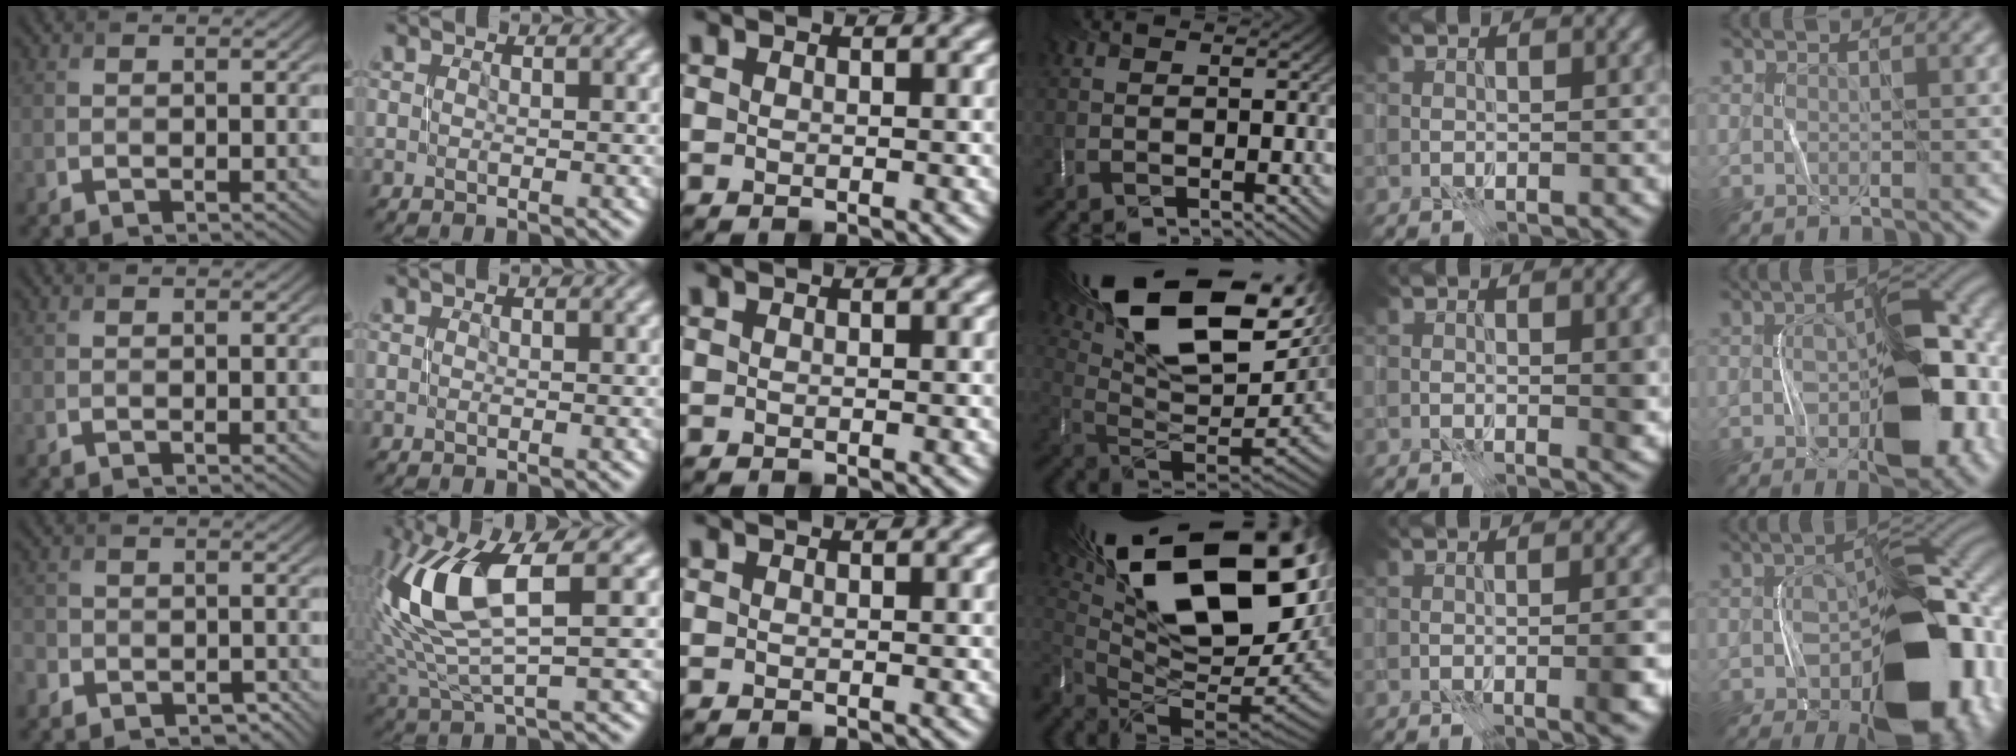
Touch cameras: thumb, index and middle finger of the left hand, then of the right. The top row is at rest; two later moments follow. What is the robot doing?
{"motion": "open", "object": "stapler"}